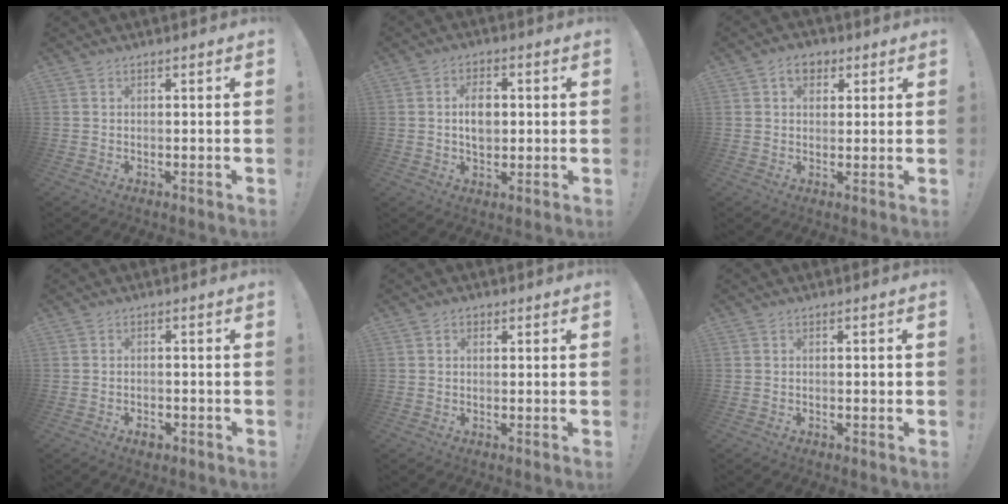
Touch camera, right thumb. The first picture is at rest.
{"total": 7.0, "force": [0.4, 4.8, 5.1], "torque": [-0.082, 0.006, 0.004]}
{"total": 5.7, "force": [2.5, 4.1, 3.1], "torque": [-0.041, 0.002, 0.045]}
{"total": 2.3, "force": [-1.7, 1.3, 1.1], "torque": [-0.004, 0.007, -0.029]}
{"total": 1.2, "force": [0.2, 1.0, 0.6], "torque": [-0.008, 0.002, 0.003]}
{"total": 0.7, "force": [-0.3, 0.6, 0.4], "torque": [-0.007, 0.004, -0.004]}